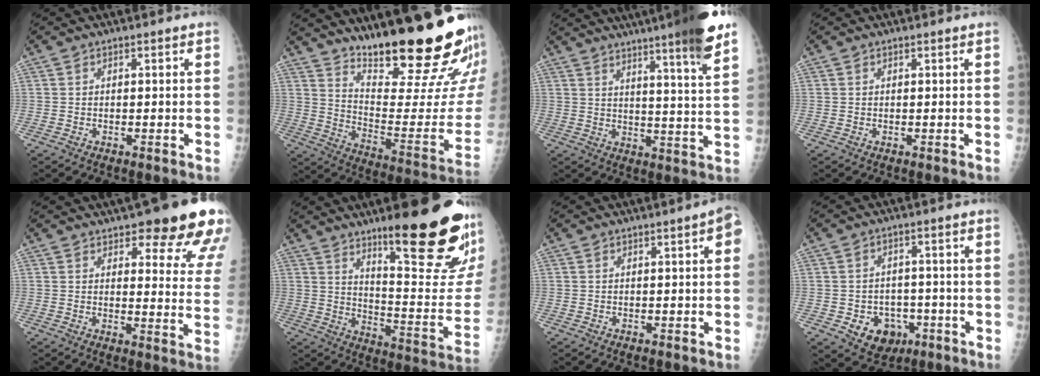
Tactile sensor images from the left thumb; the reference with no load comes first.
{"total": 26.5, "force": [20.6, 3.9, 16.2], "torque": [-0.213, -0.158, 0.298]}
{"total": 16.6, "force": [11.8, 0.5, 11.6], "torque": [-0.151, -0.053, 0.150]}
{"total": 0.0}
{"total": 18.6, "force": [12.7, 5.5, 12.5], "torque": [-0.110, -0.054, 0.142]}
{"total": 26.4, "force": [16.0, 5.4, 20.3], "torque": [-0.241, -0.093, 0.242]}
{"total": 3.2, "force": [0.7, 0.7, 3.0], "torque": [-0.031, 0.006, 0.002]}
{"total": 8.8, "force": [-3.4, 7.1, 4.1], "torque": [-0.031, 0.026, -0.039]}